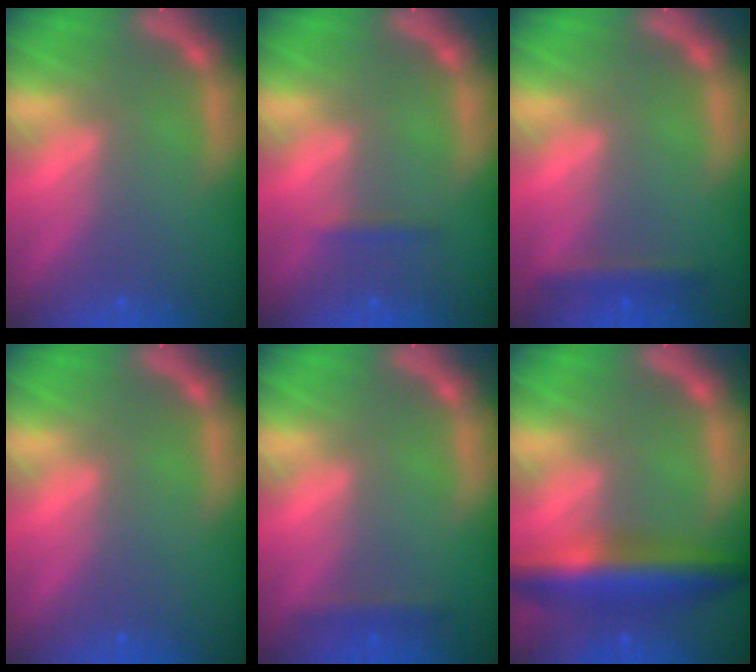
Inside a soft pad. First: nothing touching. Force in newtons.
{"total": 0.9}
{"total": 1.9}
{"total": 0.0}
{"total": 1.4}
{"total": 7.0}